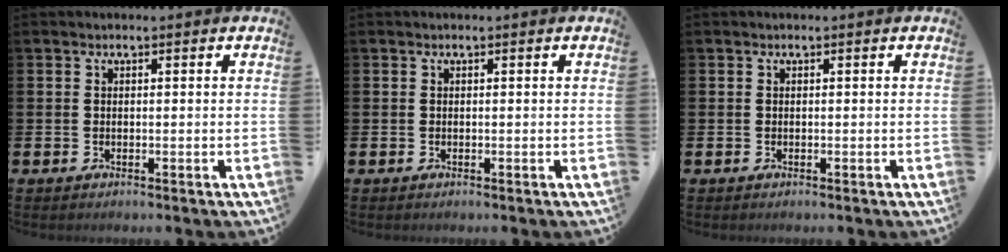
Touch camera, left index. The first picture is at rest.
{"total": 0.0}
{"total": 0.0}